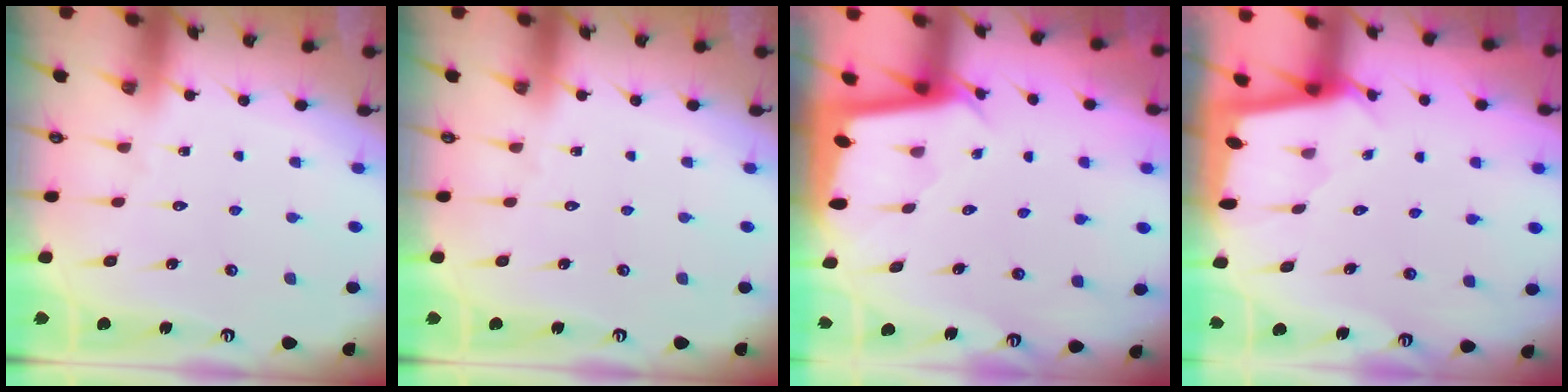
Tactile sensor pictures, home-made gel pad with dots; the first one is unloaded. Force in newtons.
{"total": 0.0}
{"total": 2.0, "press": 2.0, "slide": 0.0}
{"total": 1.7, "press": 1.7, "slide": 0.2}